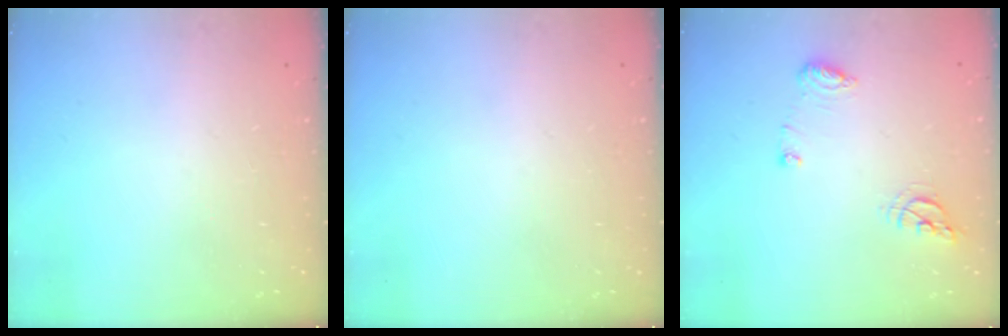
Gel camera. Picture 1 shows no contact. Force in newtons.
{"total": 0.0}
{"total": 8.1, "press": 8.1, "slide": 0.4}